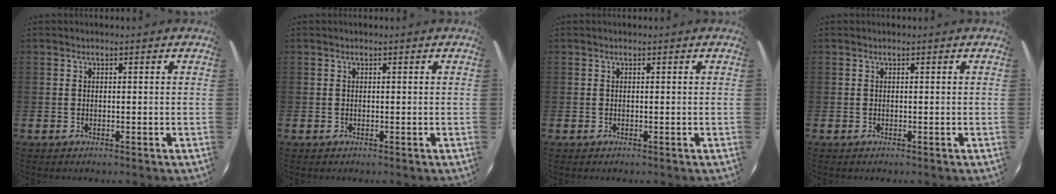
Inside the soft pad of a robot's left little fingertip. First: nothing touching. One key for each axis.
{"total": 0.0}
{"total": 0.0}
{"total": 0.0}